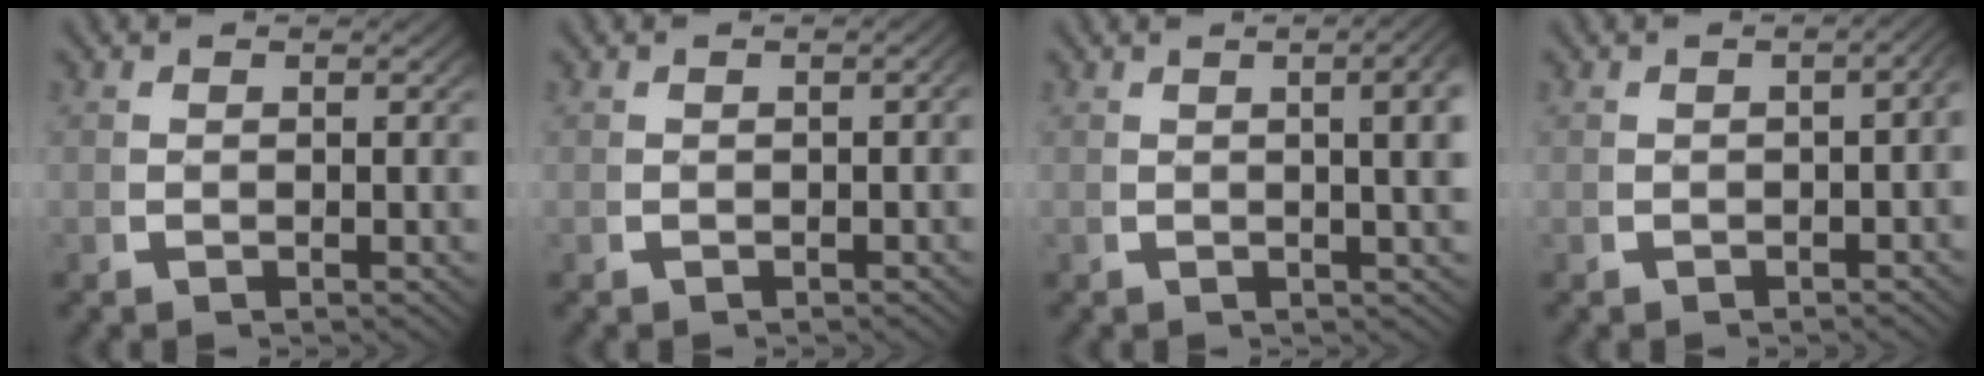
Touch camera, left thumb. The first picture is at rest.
{"total": 0.7, "force": [-0.5, 0.3, 0.5], "torque": [-0.004, 0.002, -0.006]}
{"total": 6.4, "force": [1.5, 2.7, 5.6], "torque": [-0.047, 0.016, 0.013]}
{"total": 2.9, "force": [-0.7, 1.4, 2.4], "torque": [-0.025, 0.009, -0.012]}